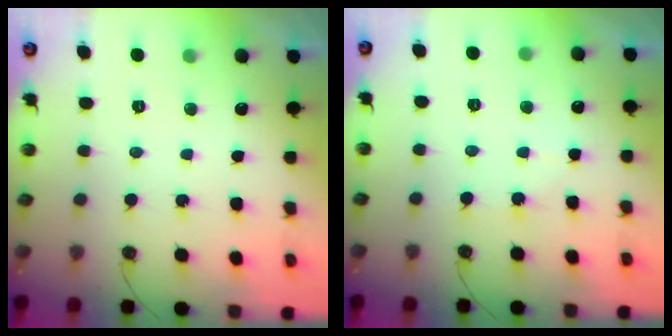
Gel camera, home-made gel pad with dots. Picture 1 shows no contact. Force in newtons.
{"total": 3.3, "press": 3.2, "slide": 0.4}